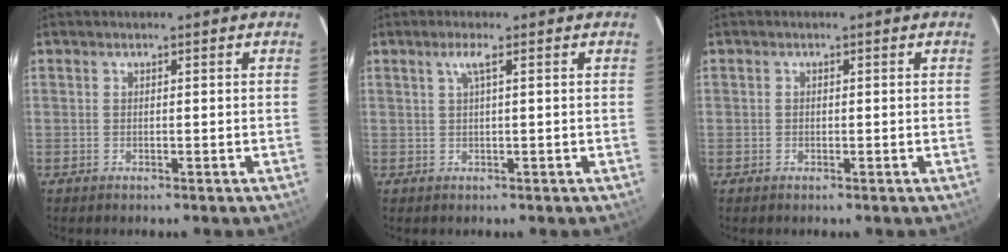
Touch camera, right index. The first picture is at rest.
{"total": 1.8, "force": [0.6, -0.3, 1.7], "torque": [-0.030, 0.002, 0.011]}
{"total": 0.5, "force": [-0.2, 0.5, 0.1], "torque": [0.001, 0.002, -0.003]}